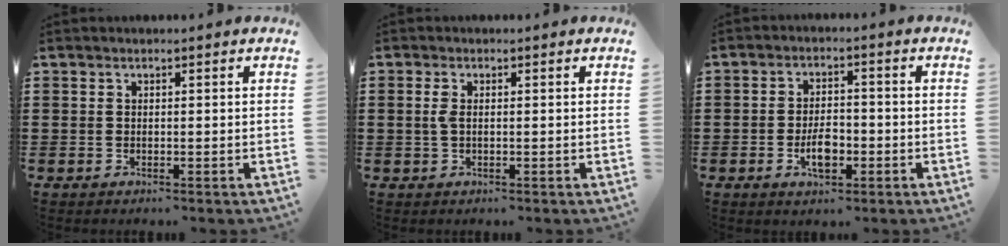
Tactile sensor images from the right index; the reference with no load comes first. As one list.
[{"total": 1.8, "force": [0.1, 0.6, 1.7], "torque": [-0.041, 0.000, -0.002]}, {"total": 4.7, "force": [-1.5, 2.2, 3.8], "torque": [-0.073, 0.000, -0.031]}]